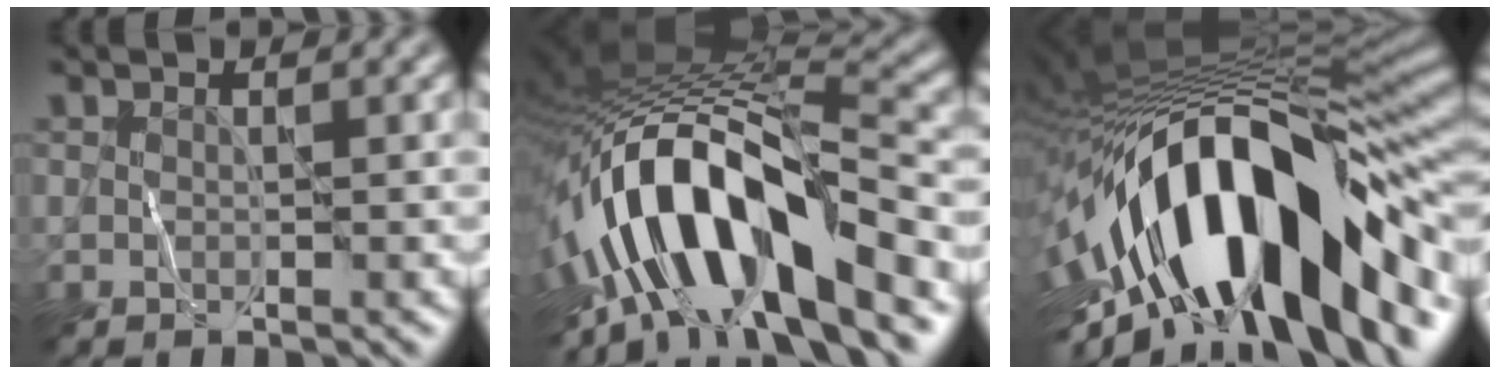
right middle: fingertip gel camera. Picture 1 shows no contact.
{"total": 12.9, "force": [-5.9, 4.3, 10.6], "torque": [-0.167, 0.018, -0.106]}
{"total": 18.0, "force": [-4.5, 7.4, 15.7], "torque": [-0.248, 0.034, -0.085]}